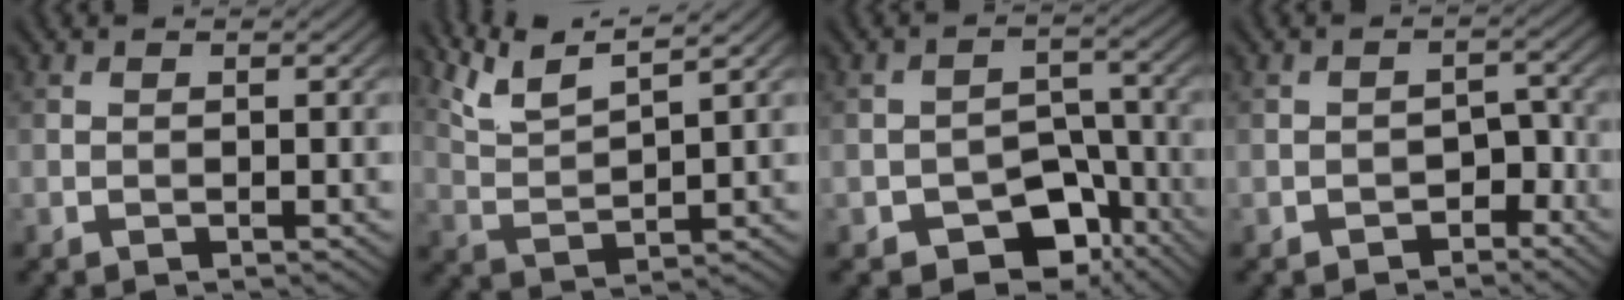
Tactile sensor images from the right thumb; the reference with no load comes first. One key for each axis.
{"total": 7.4, "fx": 5.7, "fy": 1.3, "fz": 4.5, "tx": -0.104, "ty": 0.012, "tz": 0.115}
{"total": 8.4, "fx": -4.8, "fy": 5.2, "fz": 4.4, "tx": -0.065, "ty": -0.008, "tz": -0.079}
{"total": 2.9, "fx": -1.9, "fy": 1.7, "fz": 1.4, "tx": -0.019, "ty": 0.008, "tz": -0.030}